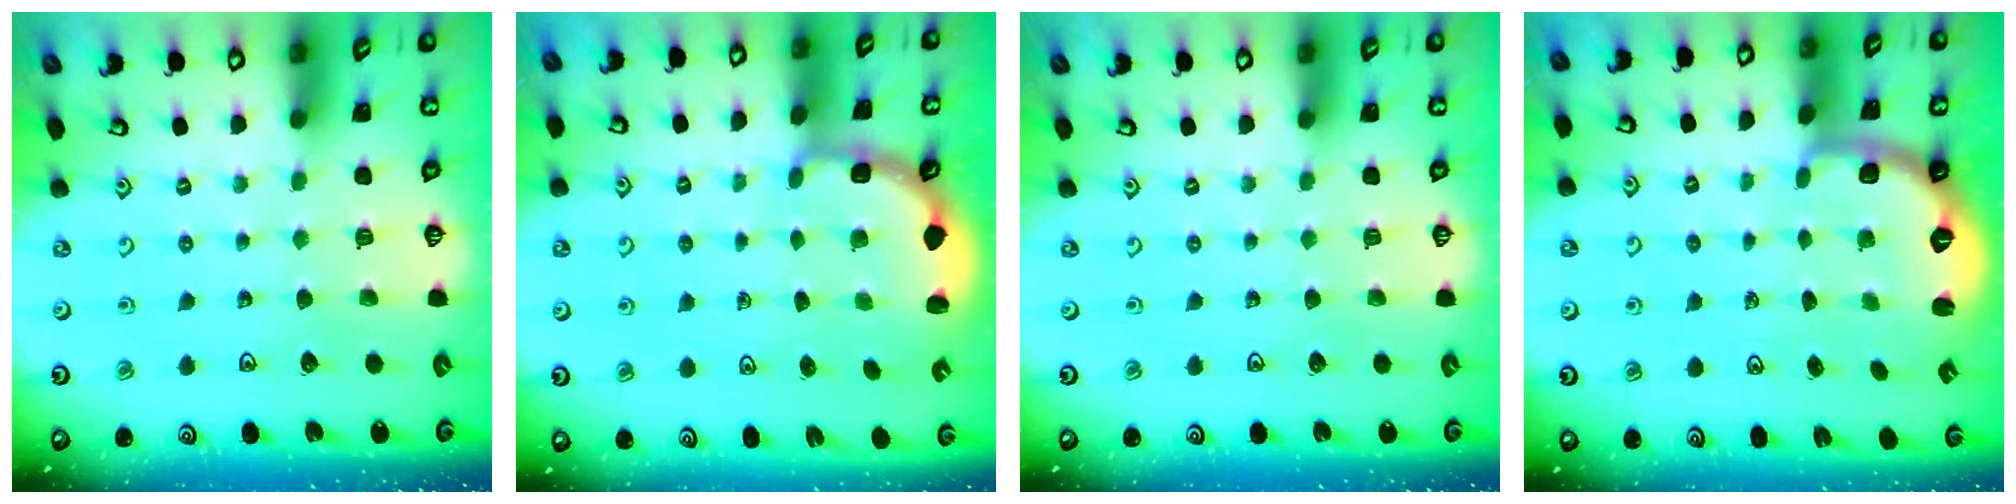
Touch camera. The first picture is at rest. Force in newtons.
{"total": 2.7, "press": 2.3, "slide": 1.4}
{"total": 0.0}
{"total": 2.7, "press": 1.6, "slide": 2.1}